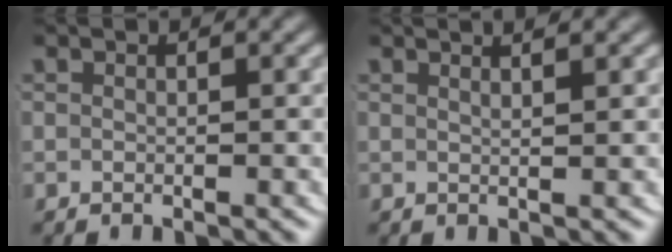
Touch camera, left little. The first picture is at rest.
{"total": 2.3, "force": [1.7, -0.1, 1.6], "torque": [-0.021, 0.000, 0.030]}